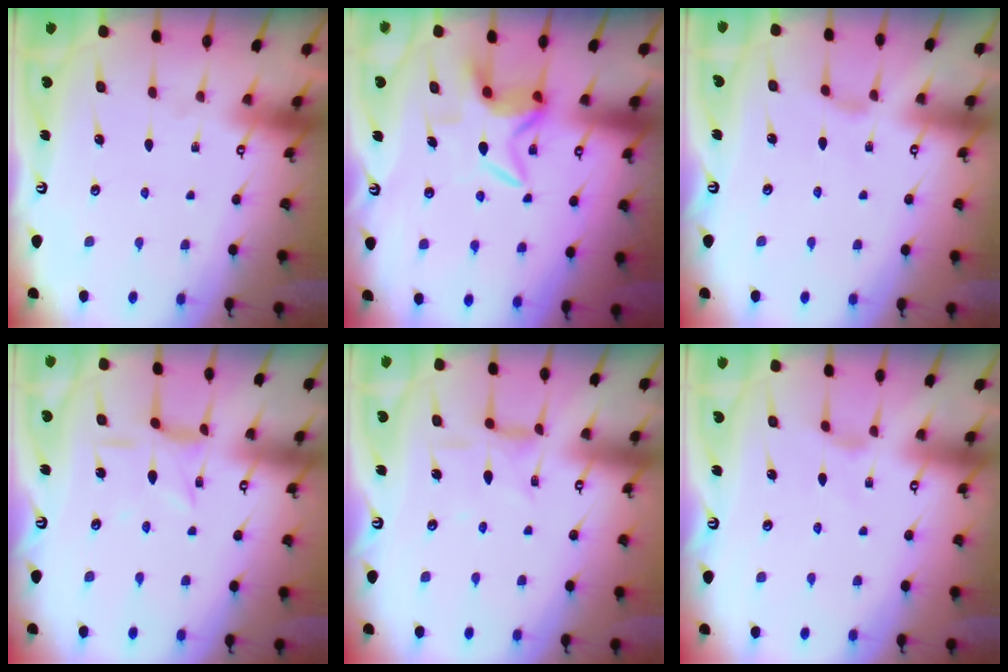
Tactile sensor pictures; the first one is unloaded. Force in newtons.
{"total": 7.5, "press": 7.5, "slide": 0.7}
{"total": 2.4, "press": 2.3, "slide": 0.6}
{"total": 5.3, "press": 5.3, "slide": 0.3}
{"total": 5.8, "press": 5.8, "slide": 0.5}
{"total": 2.0, "press": 2.0, "slide": 0.4}